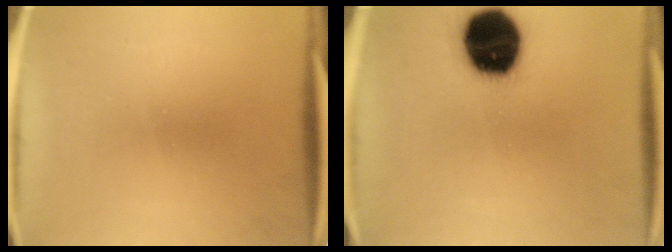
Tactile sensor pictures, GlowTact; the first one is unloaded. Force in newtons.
{"total": 19.8}